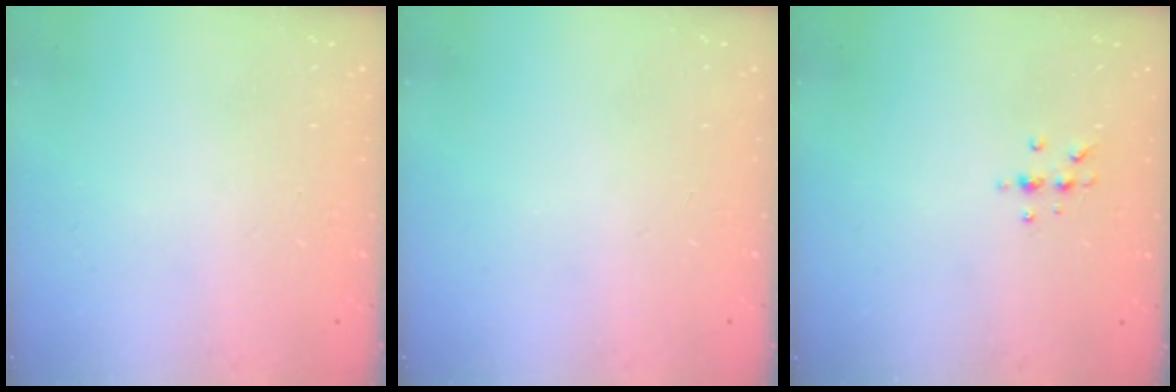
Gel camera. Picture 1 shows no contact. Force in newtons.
{"total": 0.0}
{"total": 4.0, "press": 3.8, "slide": 1.2}